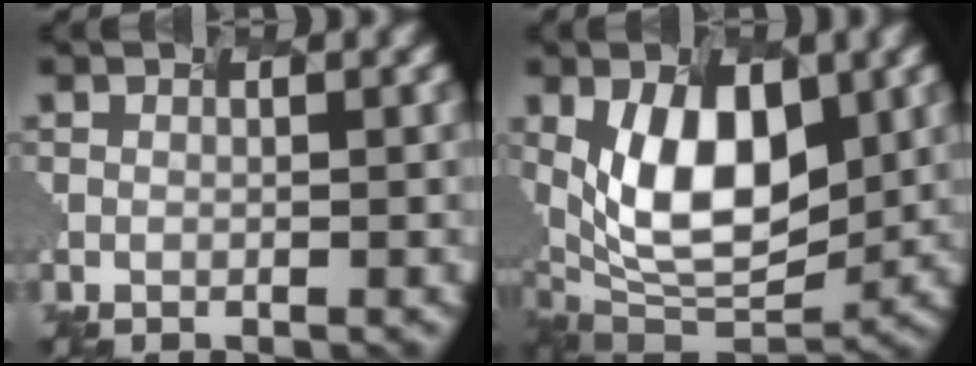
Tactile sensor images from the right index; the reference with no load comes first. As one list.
[{"total": 9.1, "force": [0.7, 5.1, 7.5], "torque": [-0.136, -0.008, 0.011]}]